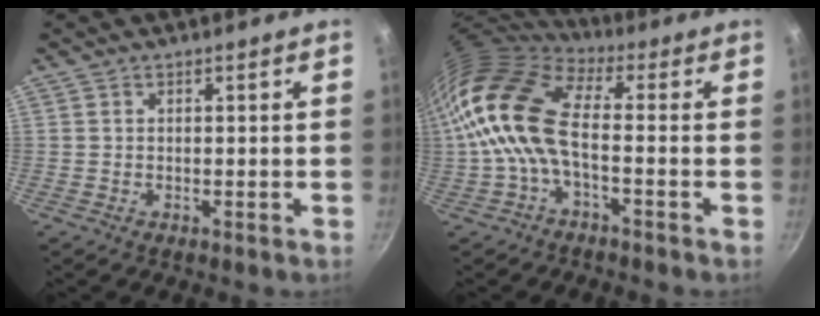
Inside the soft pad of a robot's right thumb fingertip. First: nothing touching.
{"total": 14.0, "force": [-1.2, 6.9, 12.1], "torque": [-0.228, 0.026, -0.036]}